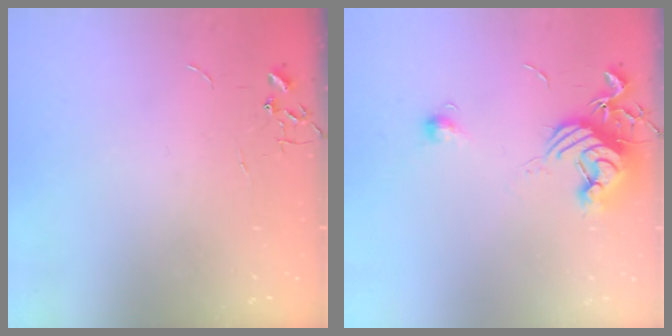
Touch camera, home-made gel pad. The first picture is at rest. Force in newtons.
{"total": 11.7, "press": 11.6, "slide": 0.9}